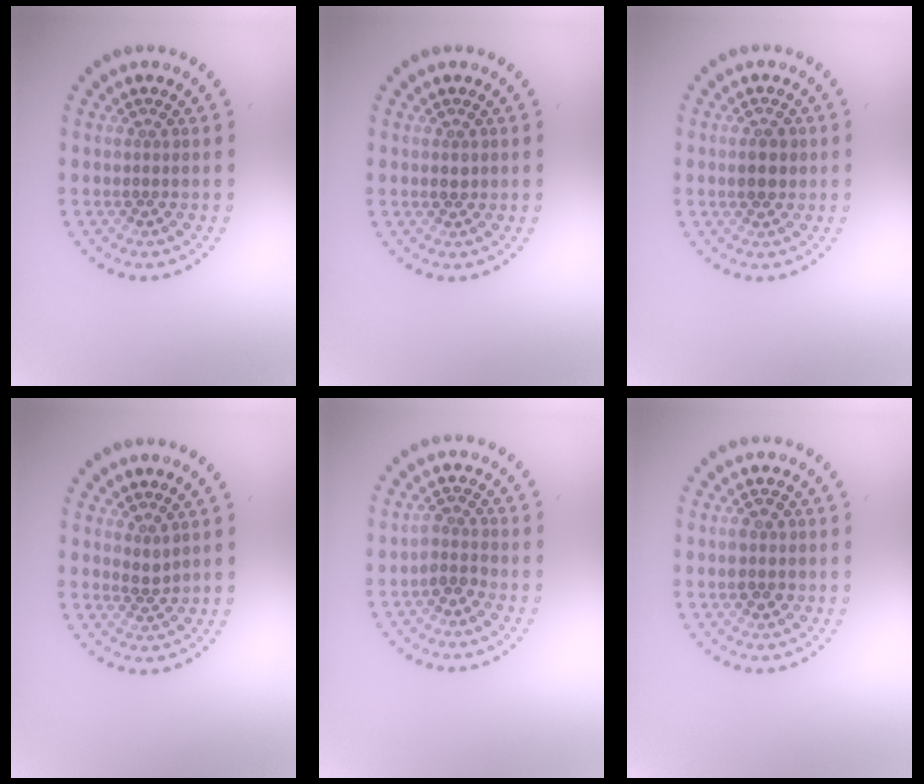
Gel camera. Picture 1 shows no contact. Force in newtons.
{"total": 0.8, "press": 0.8, "slide": 0.1}
{"total": 2.0, "press": 2.0, "slide": 0.2}
{"total": 1.2, "press": 1.0, "slide": 0.6}
{"total": 1.8, "press": 1.4, "slide": 1.1}
{"total": 2.0, "press": 2.0, "slide": 0.1}